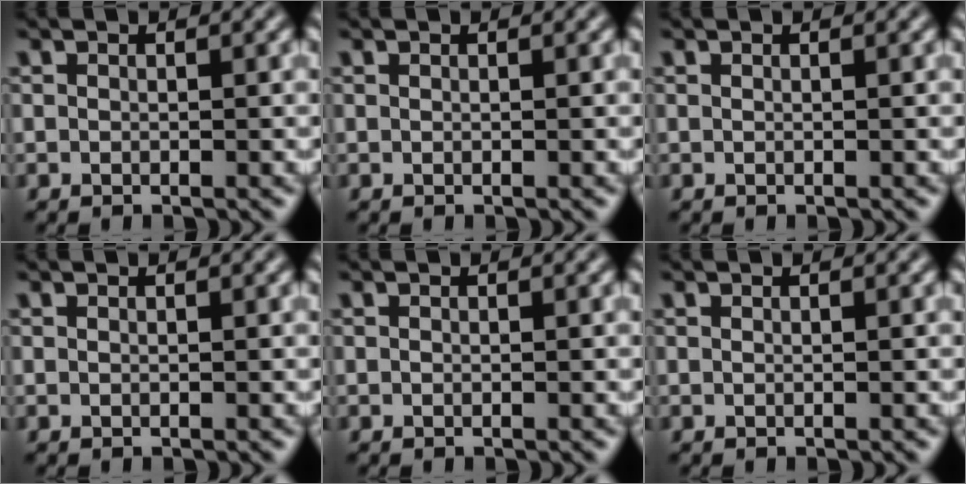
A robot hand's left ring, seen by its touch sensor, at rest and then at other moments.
{"total": 0.0}
{"total": 0.0}
{"total": 0.0}
{"total": 0.0}
{"total": 0.0}